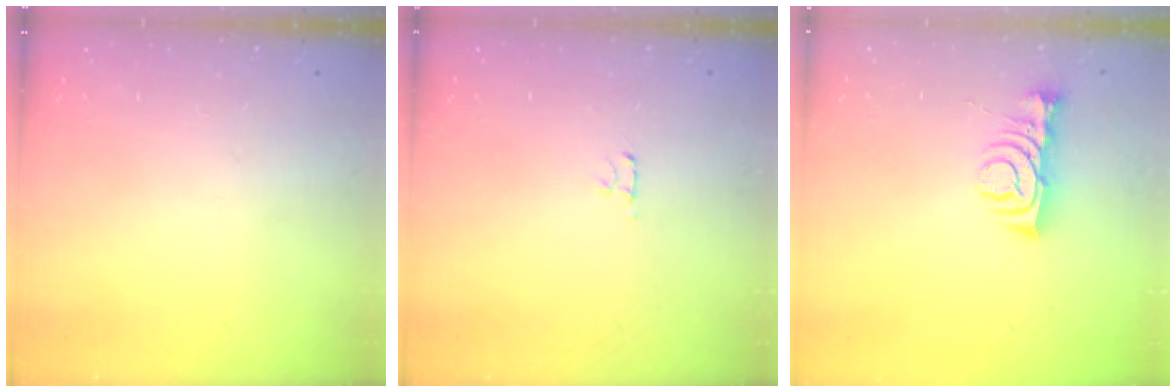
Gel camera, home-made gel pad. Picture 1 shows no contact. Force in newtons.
{"total": 2.5, "press": 2.4, "slide": 0.3}
{"total": 7.0, "press": 7.0, "slide": 0.8}